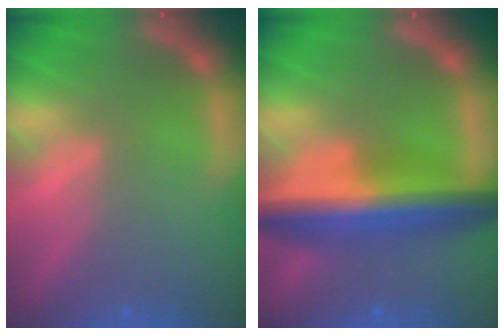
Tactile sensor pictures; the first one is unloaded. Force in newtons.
{"total": 9.0}